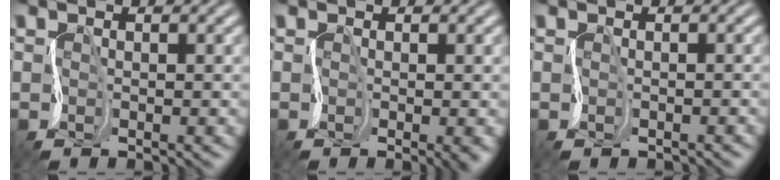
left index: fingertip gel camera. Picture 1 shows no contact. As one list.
[{"total": 2.9, "force": [-0.8, 1.1, 2.6], "torque": [-0.038, -0.005, 0.001]}, {"total": 0.6, "force": [-0.5, -0.1, -0.2], "torque": [0.004, 0.008, -0.005]}]